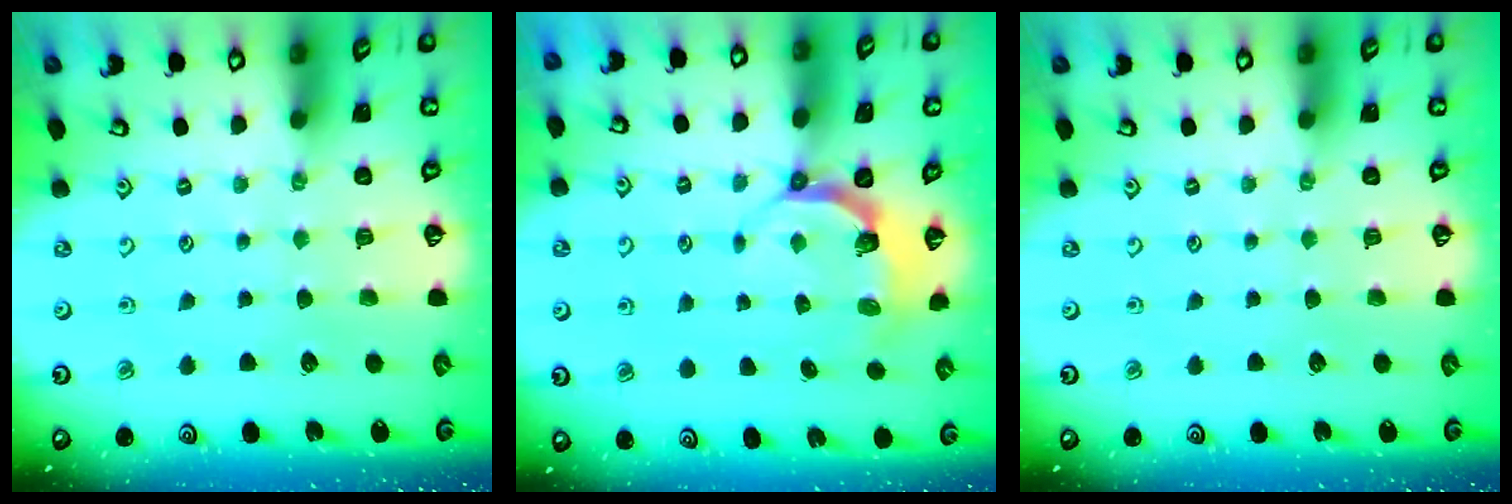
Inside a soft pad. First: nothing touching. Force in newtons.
{"total": 5.3, "press": 4.3, "slide": 3.1}
{"total": 0.0}